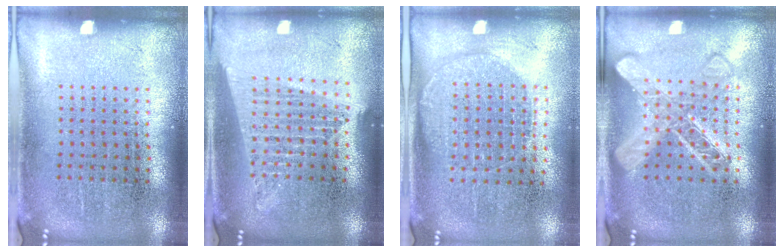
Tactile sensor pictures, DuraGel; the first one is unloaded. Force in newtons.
{"total": 1.8, "press": 1.6, "slide": 0.8}
{"total": 1.4, "press": 1.2, "slide": 0.6}
{"total": 2.1, "press": 2.1, "slide": 0.3}